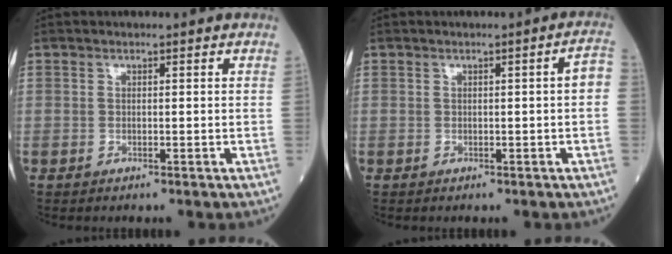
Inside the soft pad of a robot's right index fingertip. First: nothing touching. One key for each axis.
{"total": 2.2, "fx": -0.3, "fy": 0.1, "fz": 2.2, "tx": -0.022, "ty": 0.003, "tz": -0.003}